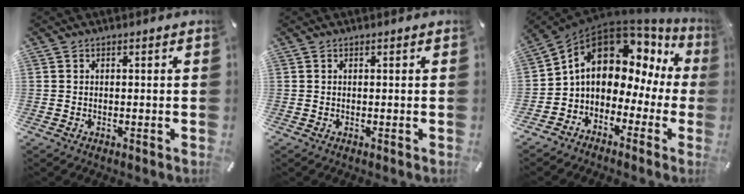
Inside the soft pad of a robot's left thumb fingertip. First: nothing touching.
{"total": 0.0}
{"total": 11.9, "force": [4.8, 8.6, 6.6], "torque": [-0.113, -0.030, 0.083]}